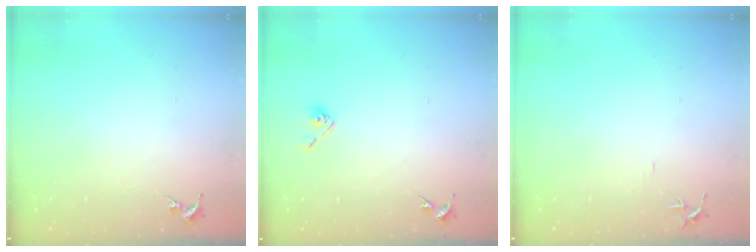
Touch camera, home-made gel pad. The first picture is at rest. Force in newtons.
{"total": 5.3, "press": 4.9, "slide": 2.0}
{"total": 4.7, "press": 4.7, "slide": 0.5}